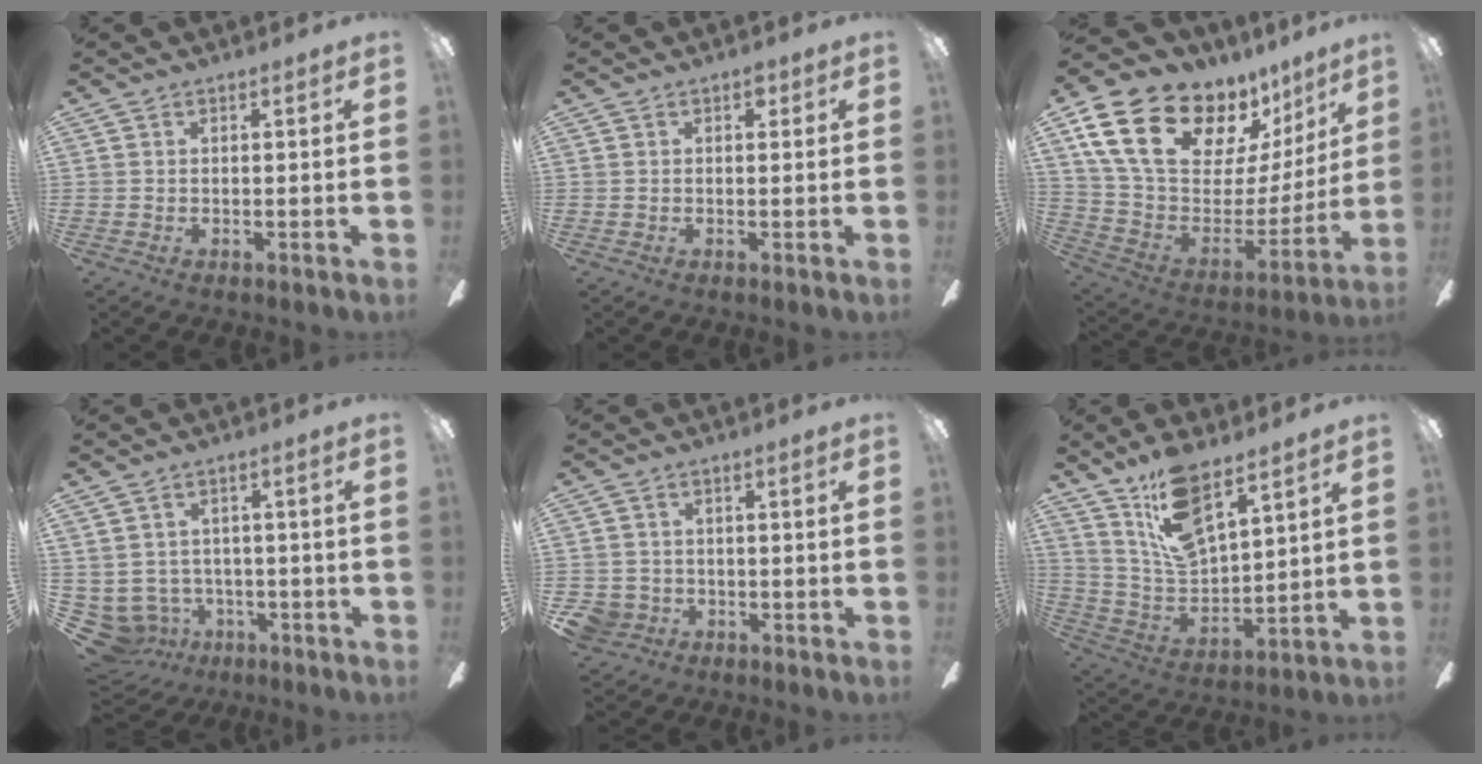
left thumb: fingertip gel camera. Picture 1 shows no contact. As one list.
[{"total": 1.4, "force": [0.6, 1.0, 0.8], "torque": [-0.008, 0.001, 0.008]}, {"total": 23.9, "force": [15.4, 12.7, 13.3], "torque": [-0.222, -0.094, 0.291]}, {"total": 6.1, "force": [-2.1, 5.4, 1.8], "torque": [-0.084, 0.003, -0.039]}, {"total": 4.7, "force": [-2.0, 4.1, 1.0], "torque": [-0.047, 0.009, -0.042]}, {"total": 15.4, "force": [10.8, 6.3, 9.0], "torque": [-0.177, -0.048, 0.198]}]